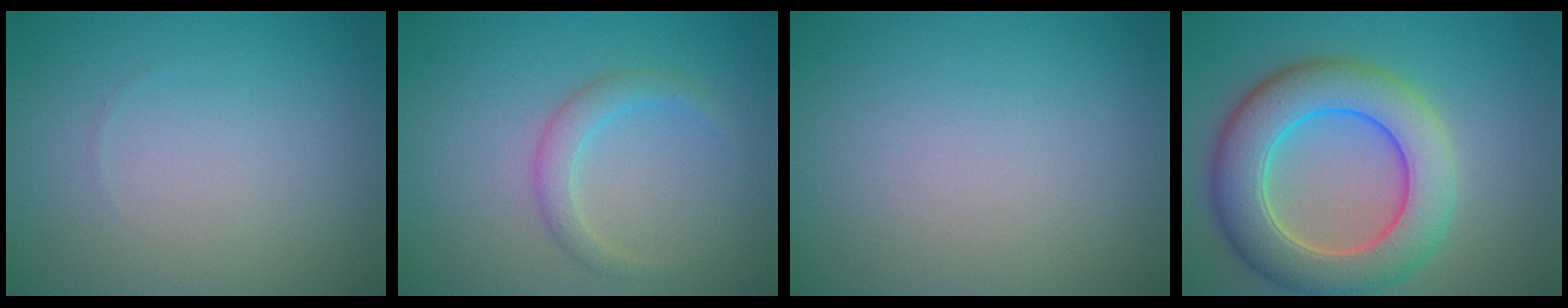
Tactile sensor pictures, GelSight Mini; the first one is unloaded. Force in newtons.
{"total": 2.0, "press": 2.0, "slide": 0.2}
{"total": 0.0}
{"total": 8.6, "press": 8.6, "slide": 0.3}